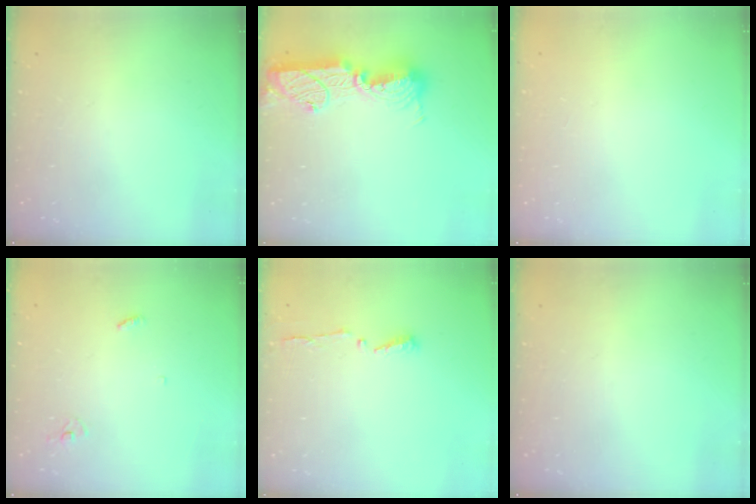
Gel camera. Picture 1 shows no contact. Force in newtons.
{"total": 14.9, "press": 14.9, "slide": 0.9}
{"total": 1.0, "press": 0.8, "slide": 0.6}
{"total": 3.3, "press": 3.2, "slide": 0.3}
{"total": 3.7, "press": 3.7, "slide": 0.5}
{"total": 0.0}